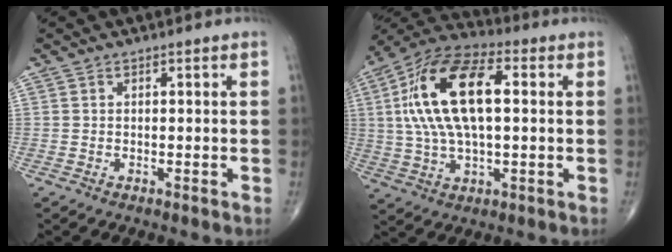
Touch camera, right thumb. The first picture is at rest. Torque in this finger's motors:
{"motor_torque": [0.59, 4.42, 2.15, 0.61, 0.67]}